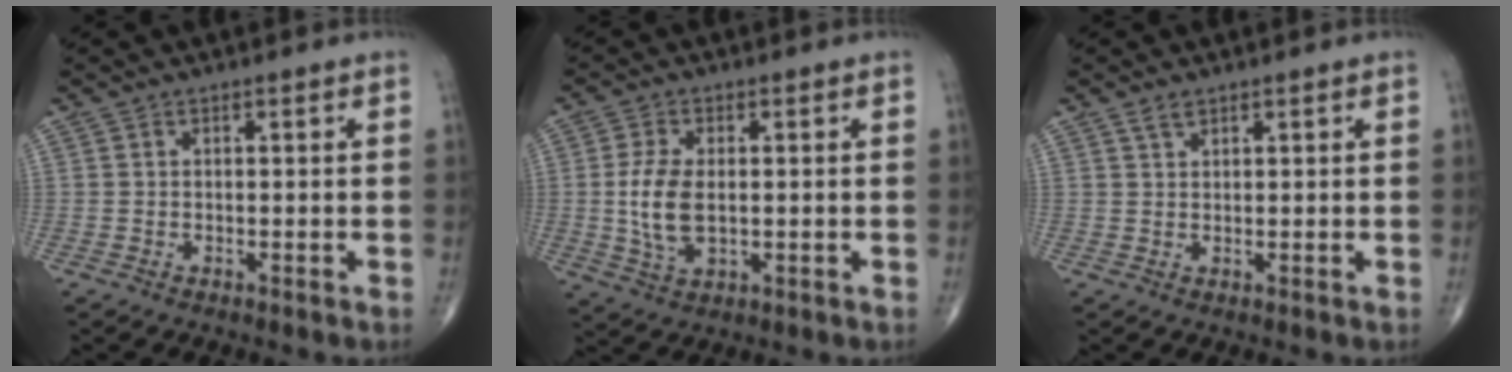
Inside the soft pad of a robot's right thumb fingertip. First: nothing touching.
{"total": 8.2, "force": [0.0, 4.4, 6.9], "torque": [-0.142, -0.006, 0.004]}
{"total": 1.7, "force": [1.3, 0.8, 0.8], "torque": [-0.012, -0.002, 0.024]}